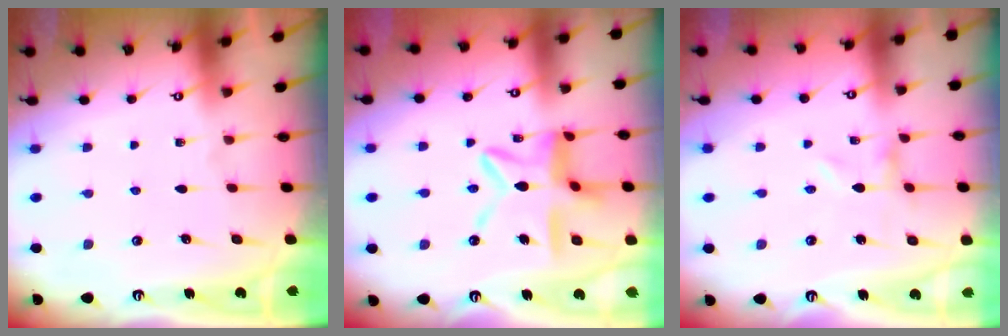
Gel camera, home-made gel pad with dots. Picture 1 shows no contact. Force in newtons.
{"total": 15.0, "press": 15.0, "slide": 1.3}
{"total": 0.0}